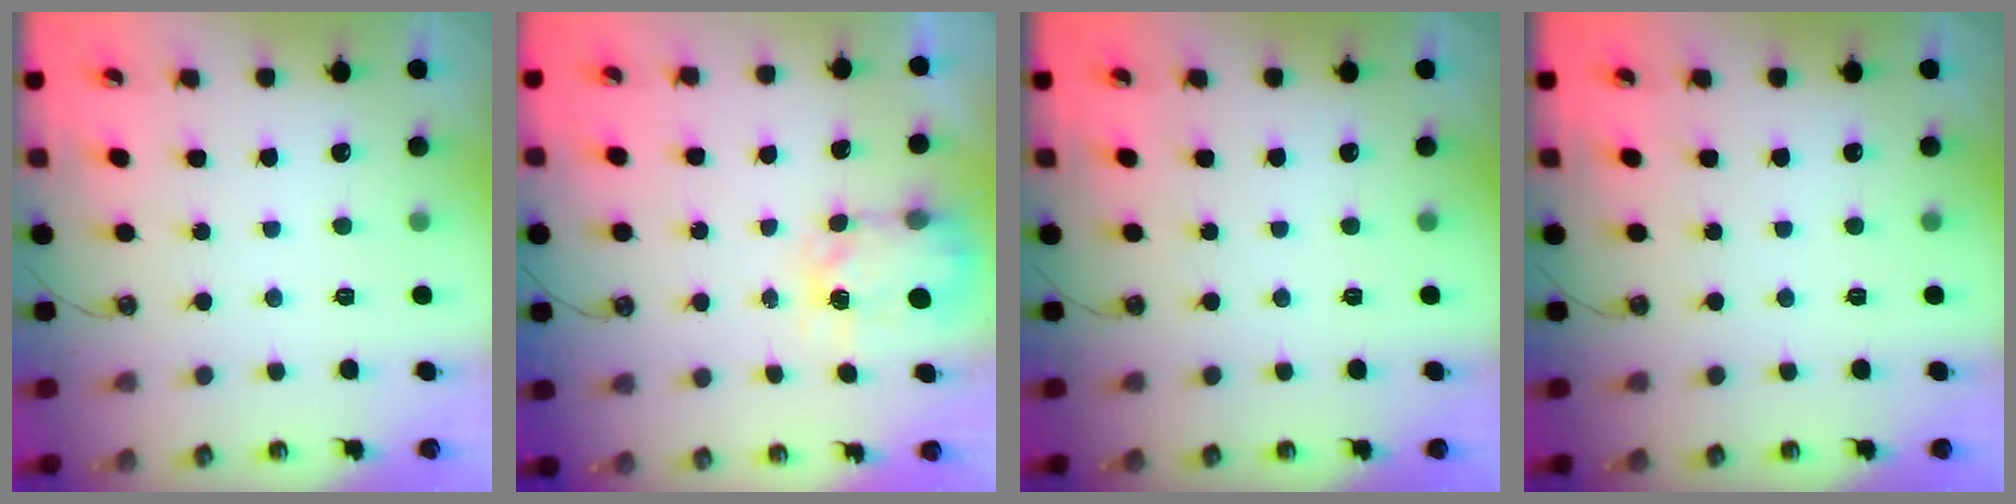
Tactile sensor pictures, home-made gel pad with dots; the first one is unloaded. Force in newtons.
{"total": 5.1, "press": 5.1, "slide": 0.5}
{"total": 0.0}
{"total": 0.0}